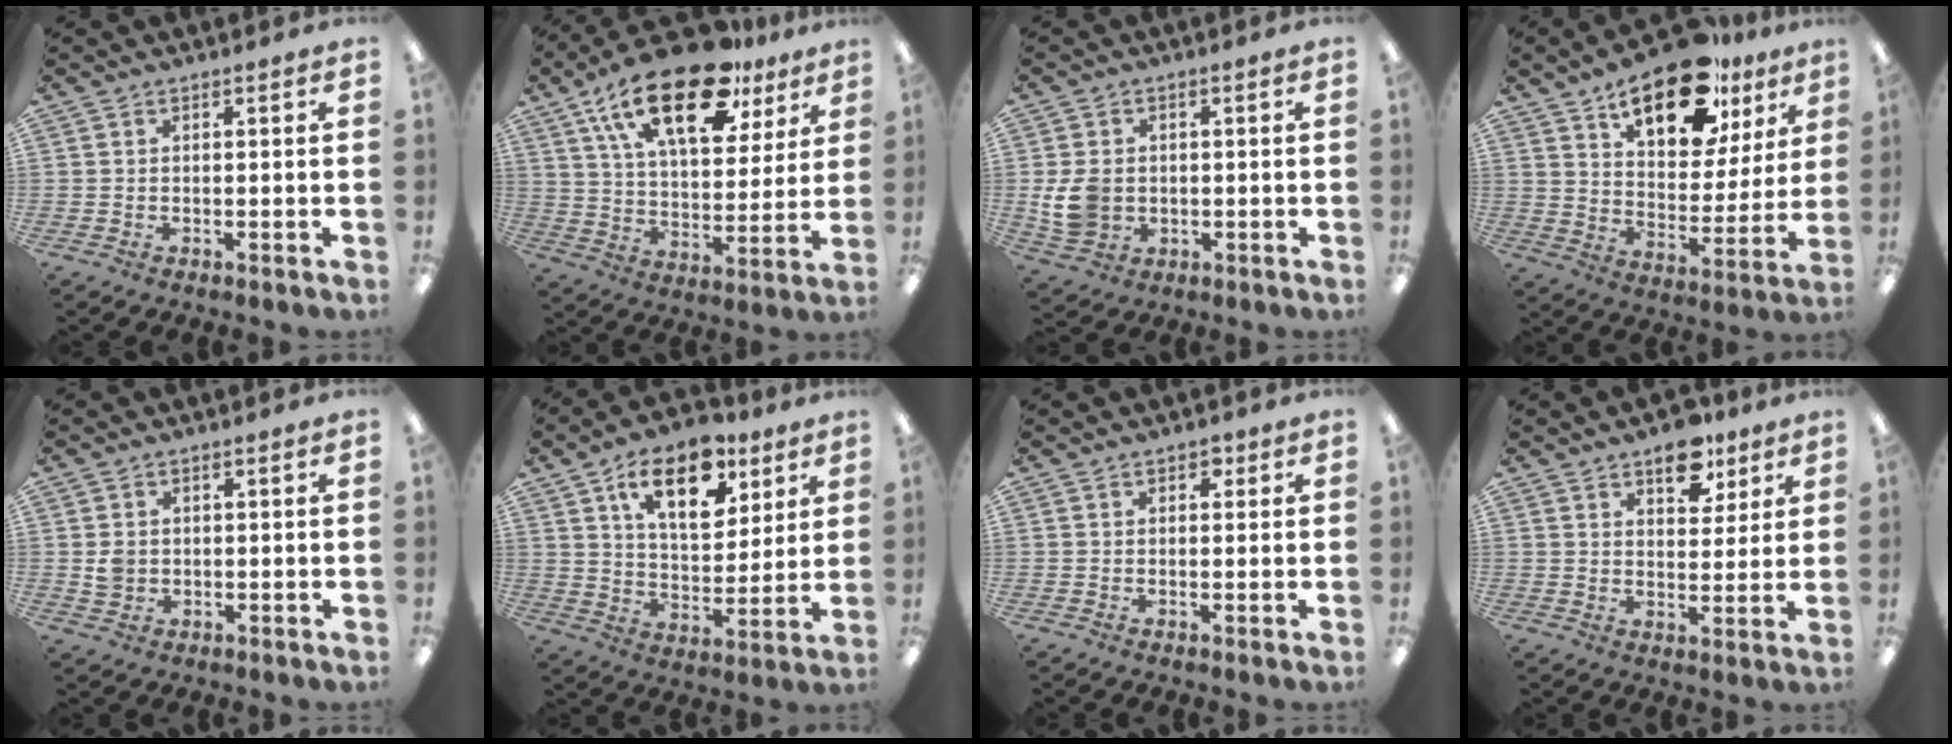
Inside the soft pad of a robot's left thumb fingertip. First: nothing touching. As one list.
[{"total": 23.3, "force": [14.0, 10.6, 15.3], "torque": [-0.256, -0.065, 0.241]}, {"total": 7.5, "force": [-0.4, 6.2, 4.1], "torque": [-0.094, 0.007, -0.004]}, {"total": 19.7, "force": [13.4, 9.1, 11.3], "torque": [-0.167, -0.071, 0.226]}, {"total": 3.2, "force": [0.3, 2.8, 1.4], "torque": [-0.018, 0.003, 0.004]}, {"total": 17.4, "force": [9.6, 9.1, 11.2], "torque": [-0.164, -0.033, 0.162]}, {"total": 2.1, "force": [1.1, 1.4, 1.1], "torque": [-0.006, -0.002, 0.015]}, {"total": 9.7, "force": [6.4, 5.3, 5.1], "torque": [-0.046, -0.033, 0.105]}]